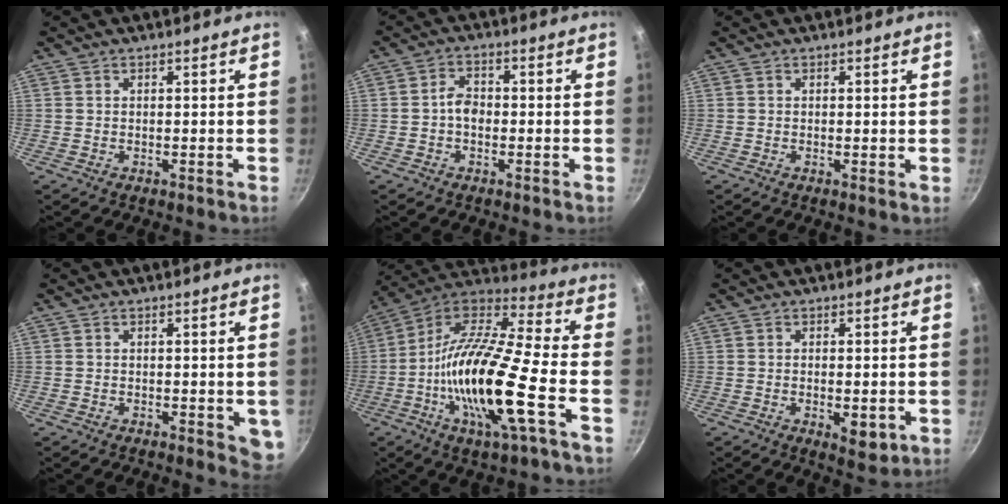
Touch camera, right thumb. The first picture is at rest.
{"total": 3.7, "force": [-0.6, 2.7, 2.5], "torque": [-0.028, 0.017, -0.017]}
{"total": 0.7, "force": [0.1, 0.2, 0.7], "torque": [-0.009, -0.004, -0.001]}
{"total": 4.4, "force": [-0.7, 2.0, 3.8], "torque": [-0.030, -0.005, -0.007]}
{"total": 22.3, "force": [-6.3, 4.5, 20.9], "torque": [-0.378, 0.023, -0.136]}
{"total": 5.0, "force": [-1.1, 2.2, 4.4], "torque": [-0.061, -0.010, -0.010]}